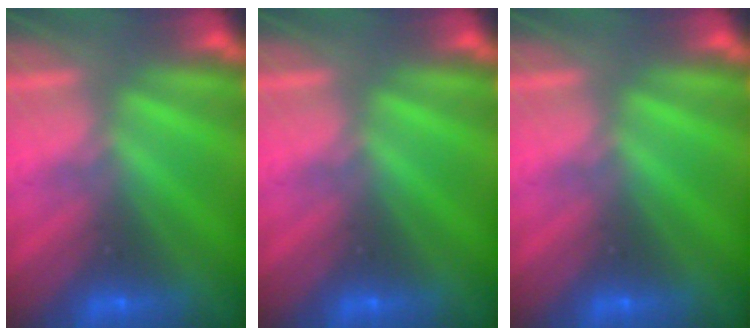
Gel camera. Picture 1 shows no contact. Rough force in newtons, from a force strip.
{"total": 0.0}
{"total": 0.0}